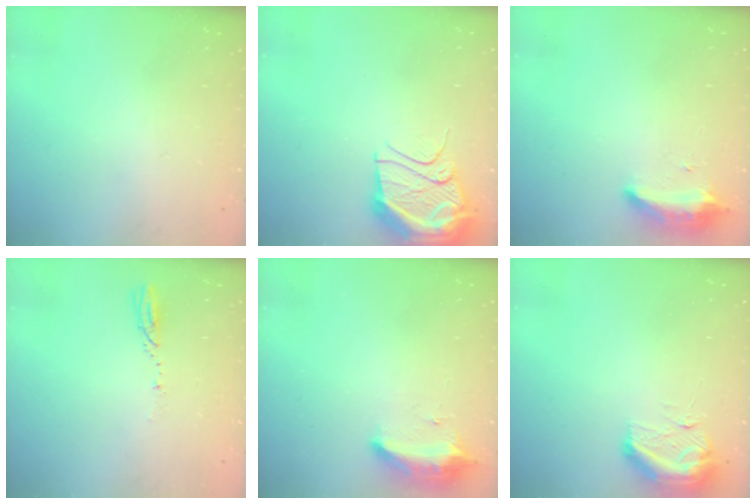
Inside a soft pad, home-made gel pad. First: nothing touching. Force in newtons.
{"total": 14.2, "press": 14.1, "slide": 1.2}
{"total": 9.3, "press": 9.3, "slide": 0.8}
{"total": 3.1, "press": 3.1, "slide": 0.3}
{"total": 9.1, "press": 9.1, "slide": 0.1}
{"total": 10.3, "press": 10.2, "slide": 1.7}